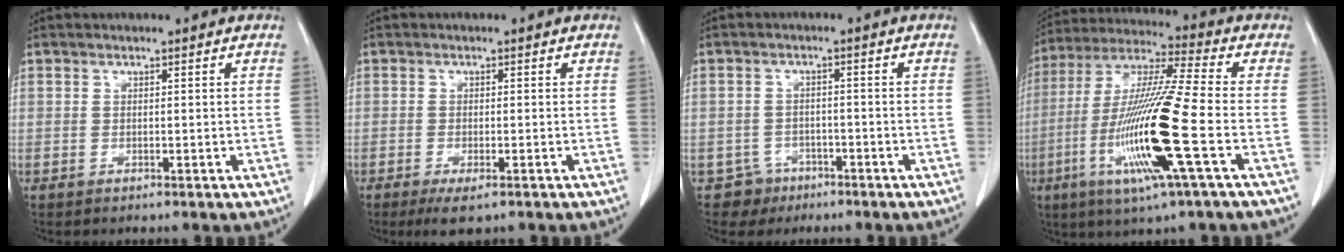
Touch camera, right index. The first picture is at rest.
{"total": 3.5, "force": [-2.2, 0.9, 2.6], "torque": [-0.044, -0.007, -0.031]}
{"total": 3.6, "force": [-2.2, 2.8, -0.6], "torque": [0.013, 0.013, -0.034]}
{"total": 18.2, "force": [-5.3, -0.1, 17.4], "torque": [-0.360, -0.020, -0.108]}